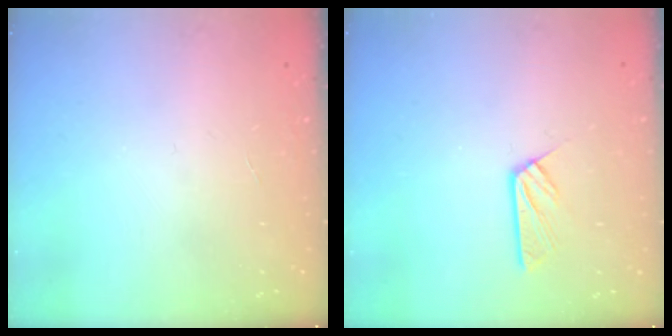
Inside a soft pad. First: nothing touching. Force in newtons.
{"total": 5.3, "press": 5.3, "slide": 0.2}